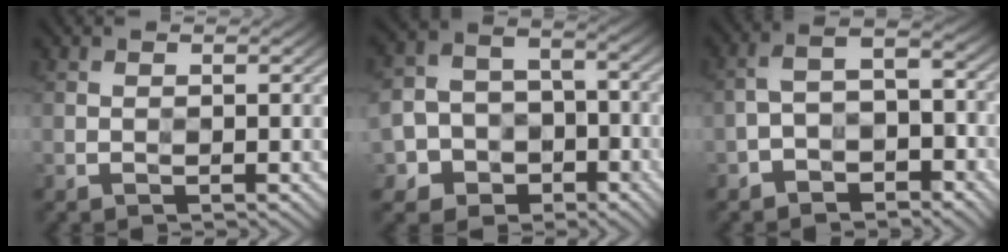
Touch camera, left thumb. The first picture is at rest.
{"total": 8.4, "force": [-3.9, 6.9, 2.8], "torque": [-0.069, -0.011, -0.092]}
{"total": 5.6, "force": [-3.5, 3.1, 3.0], "torque": [-0.047, 0.008, -0.072]}